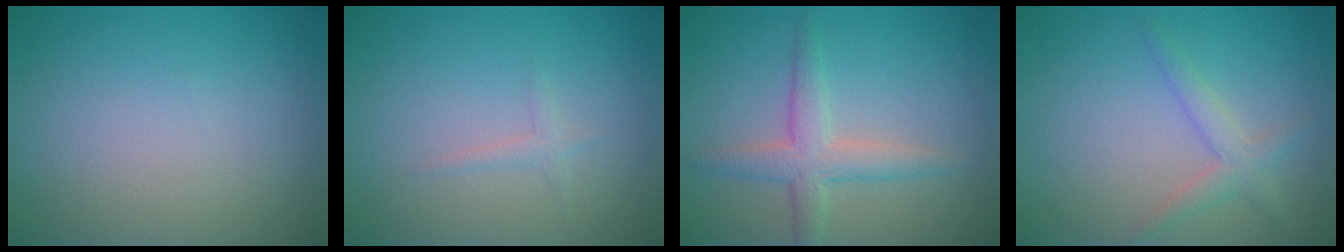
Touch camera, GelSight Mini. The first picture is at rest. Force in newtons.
{"total": 0.8, "press": 0.8, "slide": 0.1}
{"total": 3.2, "press": 3.2, "slide": 0.1}
{"total": 2.2, "press": 2.2, "slide": 0.1}